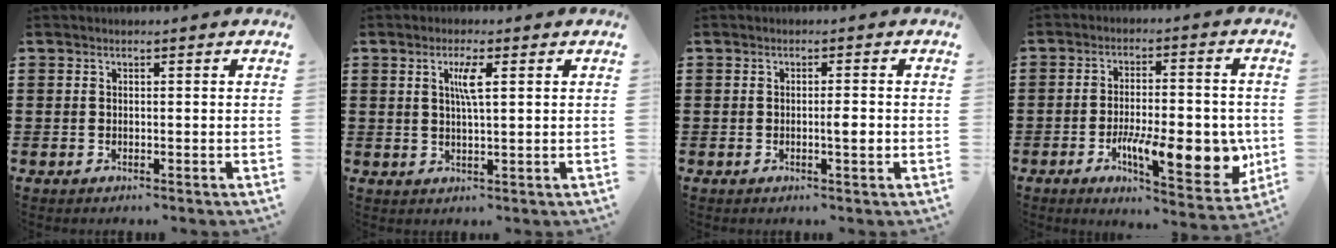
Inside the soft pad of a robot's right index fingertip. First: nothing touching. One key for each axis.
{"total": 3.4, "fx": 1.0, "fy": 0.4, "fz": 3.2, "tx": -0.066, "ty": 0.002, "tz": 0.015}
{"total": 2.1, "fx": -0.3, "fy": 0.3, "fz": 2.1, "tx": -0.036, "ty": -0.004, "tz": -0.005}
{"total": 13.3, "fx": -4.0, "fy": 4.7, "fz": 11.8, "tx": -0.175, "ty": -0.008, "tz": -0.061}